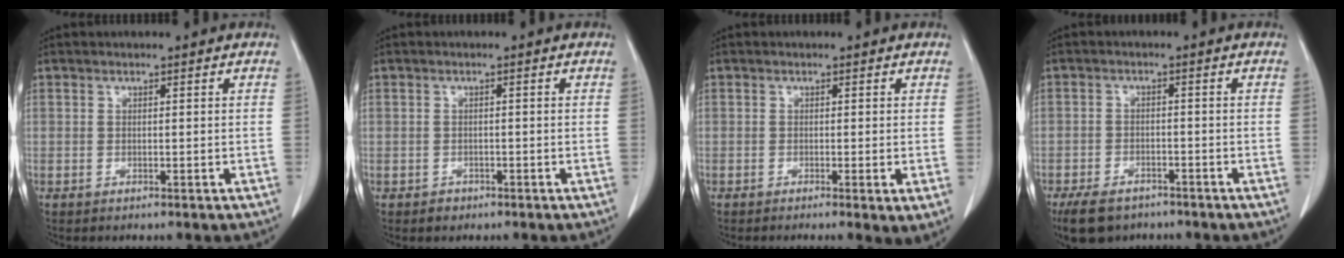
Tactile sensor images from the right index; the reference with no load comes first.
{"total": 1.4, "force": [-0.8, 1.1, 0.1], "torque": [-0.001, 0.003, -0.013]}
{"total": 2.7, "force": [-0.8, 0.2, 2.5], "torque": [-0.033, -0.010, -0.012]}
{"total": 7.5, "force": [-5.7, 3.7, 3.2], "torque": [-0.055, -0.005, -0.087]}